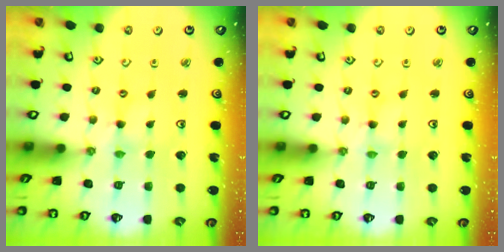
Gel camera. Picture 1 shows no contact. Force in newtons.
{"total": 0.8, "press": 0.8, "slide": 0.1}